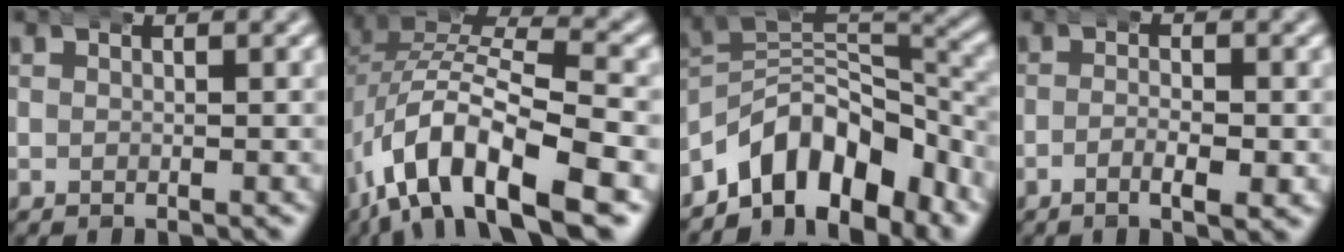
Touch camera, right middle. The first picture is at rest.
{"total": 13.3, "force": [-3.8, 8.1, 9.9], "torque": [-0.198, -0.034, -0.049]}
{"total": 13.0, "force": [-6.2, 8.8, 7.3], "torque": [-0.129, -0.029, -0.089]}
{"total": 3.0, "force": [-1.6, 0.4, 2.5], "torque": [-0.042, -0.003, -0.031]}